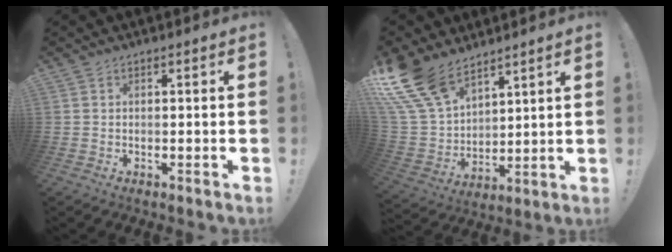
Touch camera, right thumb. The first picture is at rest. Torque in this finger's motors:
{"motor_torque": [1.25, 2.54, 0.55, 0.21, 0.29]}